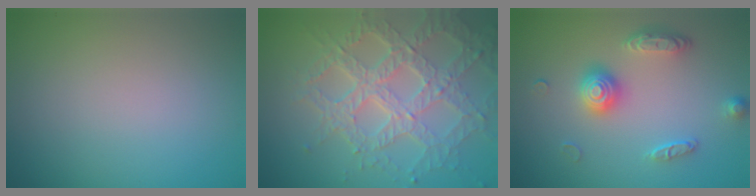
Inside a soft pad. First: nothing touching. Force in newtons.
{"total": 7.4, "press": 5.4, "slide": 5.0}
{"total": 3.4, "press": 3.0, "slide": 1.7}